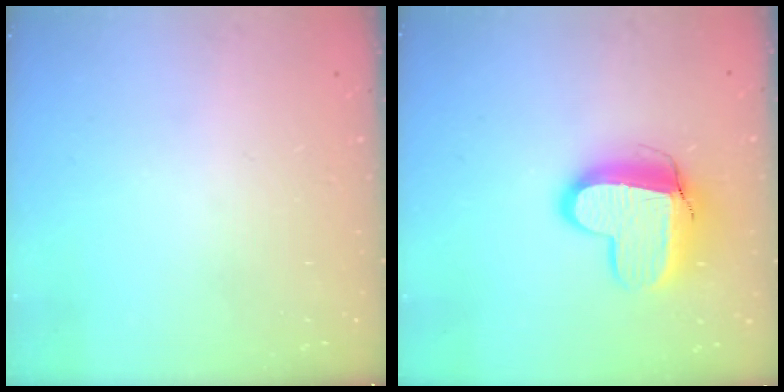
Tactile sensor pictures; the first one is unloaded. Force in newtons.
{"total": 12.8, "press": 12.8, "slide": 1.3}